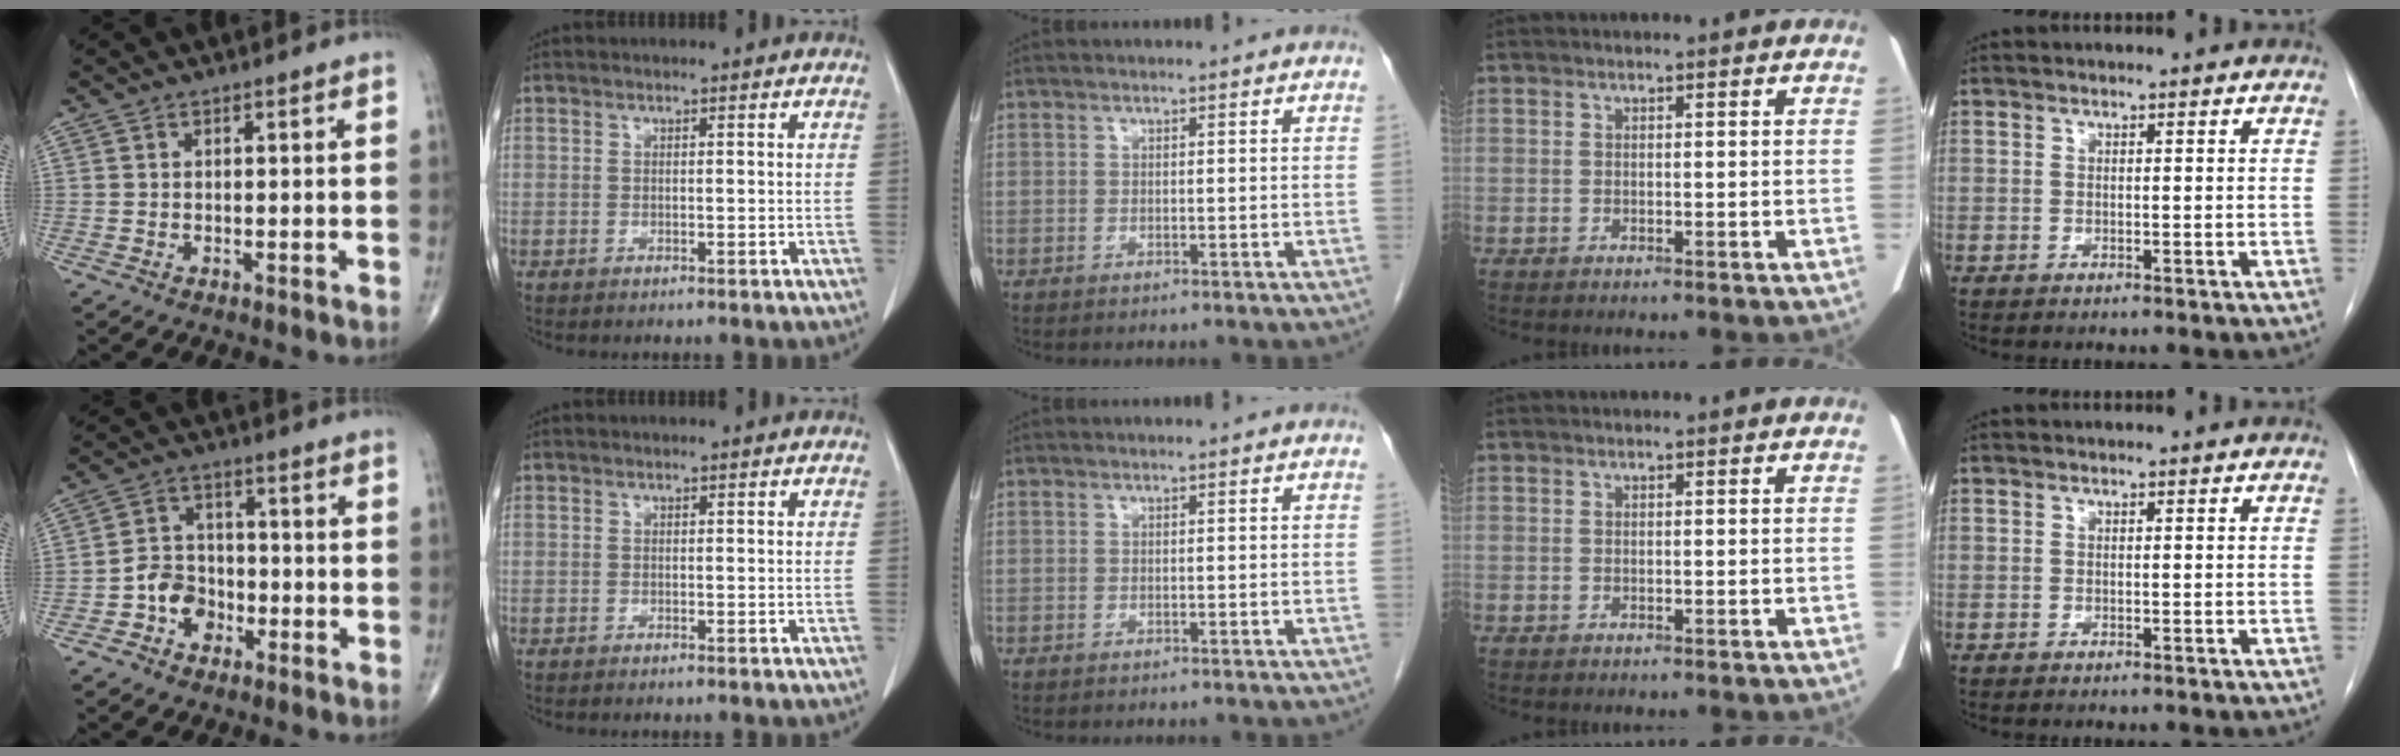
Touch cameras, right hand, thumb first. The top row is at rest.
{"thumb": {"total": 6.9, "force": [-2.6, 5.6, 3.2], "torque": [-0.026, 0.031, -0.054]}}